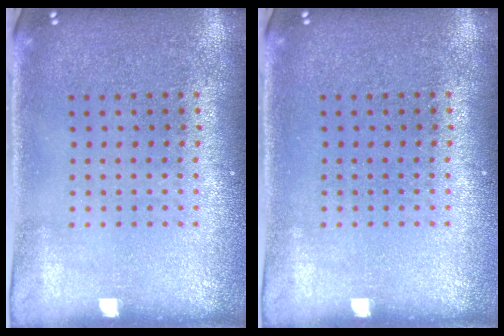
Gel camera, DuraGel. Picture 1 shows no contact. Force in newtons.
{"total": 0.0}